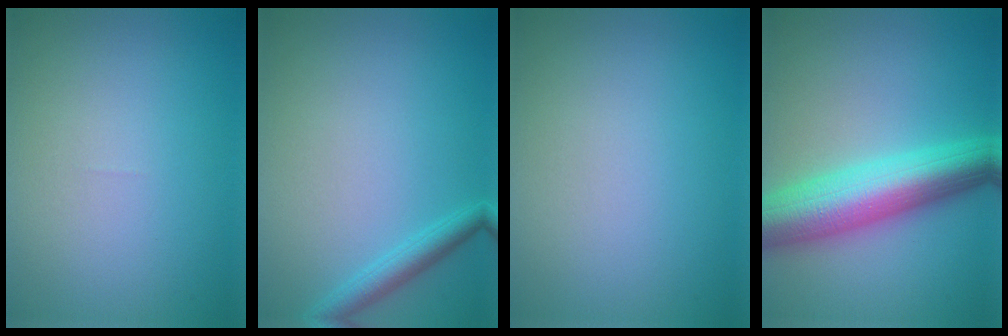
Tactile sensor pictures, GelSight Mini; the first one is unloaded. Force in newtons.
{"total": 2.2, "press": 2.2, "slide": 0.1}
{"total": 0.0}
{"total": 8.6, "press": 8.5, "slide": 0.3}